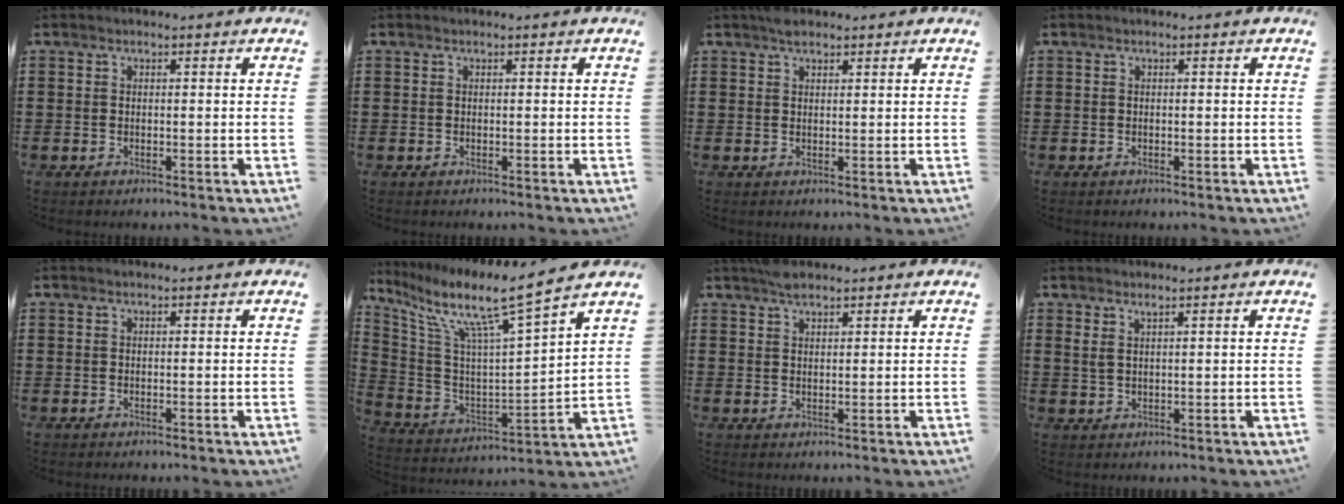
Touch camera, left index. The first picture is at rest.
{"total": 0.0}
{"total": 1.7, "force": [1.4, 0.7, 0.7], "torque": [-0.017, 0.002, 0.026]}
{"total": 0.0}
{"total": 0.0}
{"total": 10.5, "force": [7.7, 0.5, 7.2], "torque": [-0.159, -0.058, 0.117]}
{"total": 2.3, "force": [1.9, 0.7, 1.0], "torque": [-0.025, 0.001, 0.037]}
{"total": 1.6, "force": [1.1, 0.1, 1.1], "torque": [-0.025, 0.000, 0.021]}